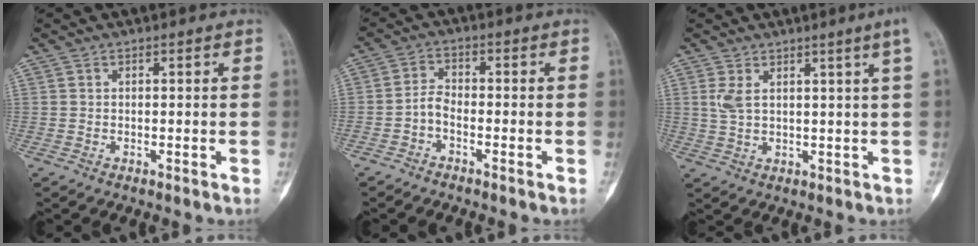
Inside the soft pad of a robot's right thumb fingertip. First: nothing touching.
{"total": 3.0, "force": [-1.6, 1.4, 2.1], "torque": [-0.038, 0.018, -0.038]}
{"total": 6.6, "force": [2.8, 0.2, 6.0], "torque": [-0.109, -0.015, 0.055]}